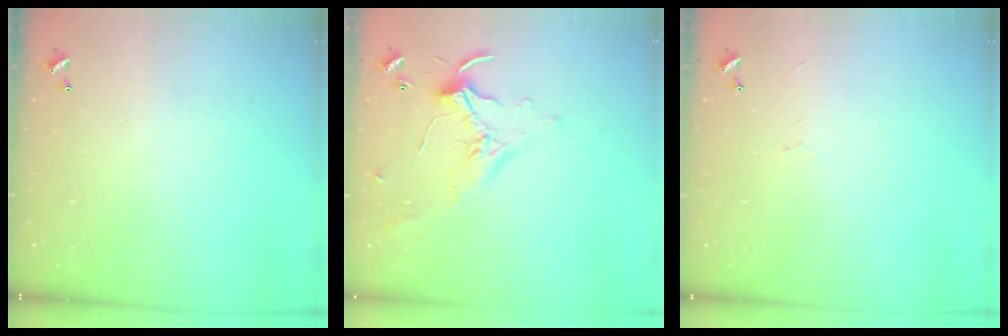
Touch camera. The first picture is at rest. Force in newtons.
{"total": 0.8, "press": 0.7, "slide": 0.4}
{"total": 2.3, "press": 2.2, "slide": 0.6}